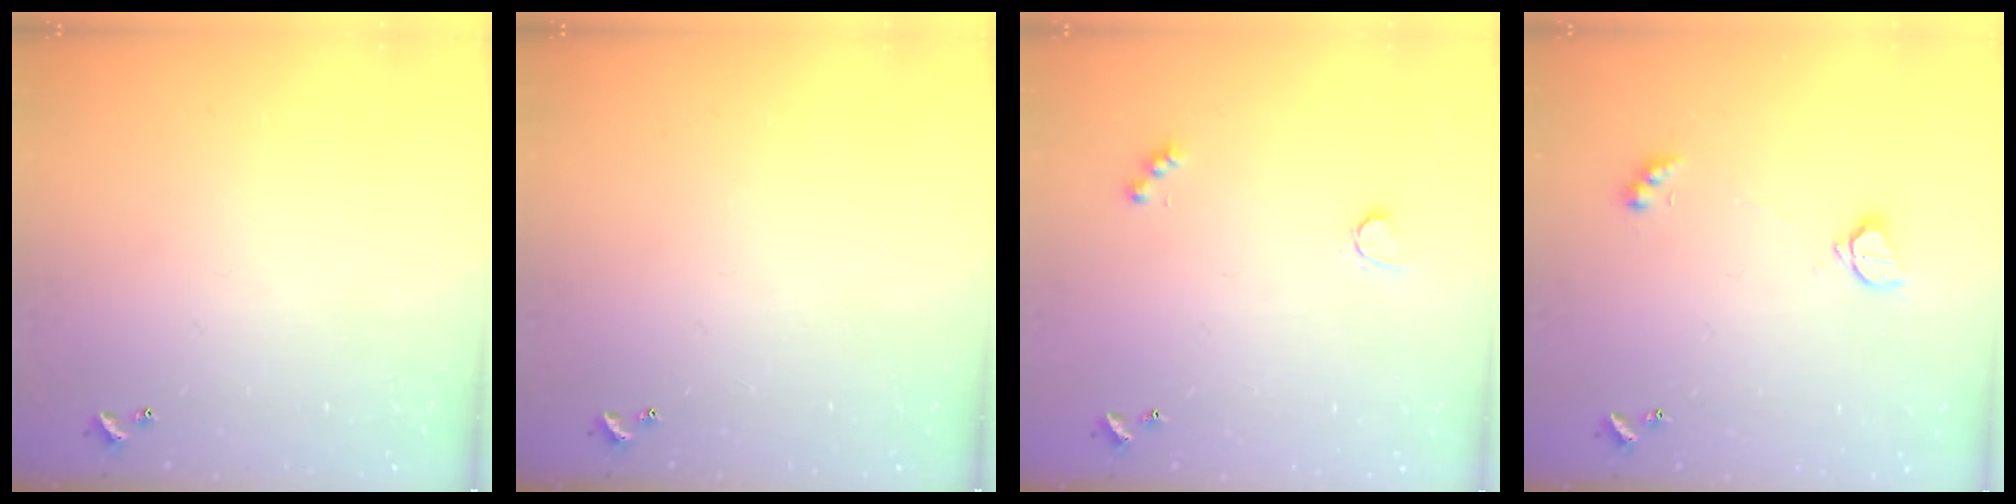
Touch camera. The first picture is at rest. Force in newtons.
{"total": 0.0}
{"total": 2.7, "press": 2.7, "slide": 0.5}
{"total": 2.1, "press": 2.1, "slide": 0.5}